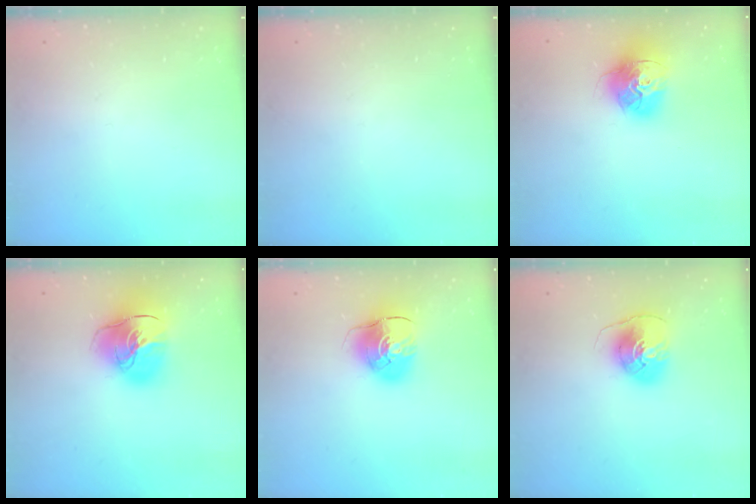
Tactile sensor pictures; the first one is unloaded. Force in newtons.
{"total": 0.0}
{"total": 15.4, "press": 15.3, "slide": 1.5}
{"total": 20.8, "press": 20.6, "slide": 2.7}
{"total": 8.9, "press": 8.9, "slide": 1.2}
{"total": 8.2, "press": 8.1, "slide": 0.8}